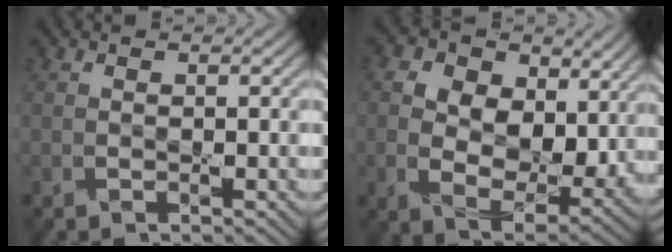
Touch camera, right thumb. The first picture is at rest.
{"total": 12.1, "force": [3.3, 8.6, 7.9], "torque": [-0.182, -0.013, 0.054]}